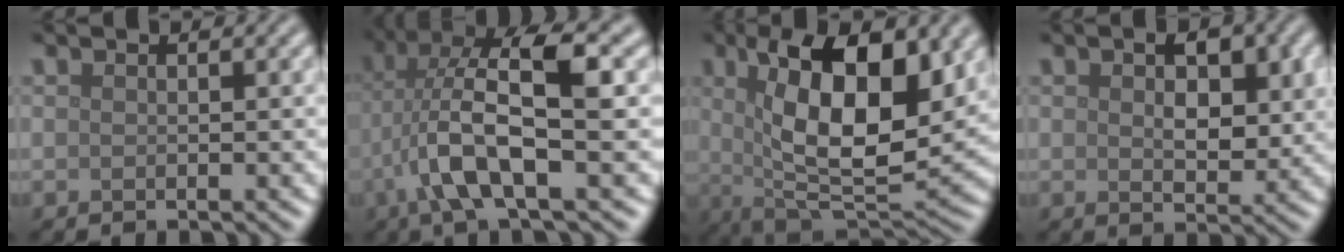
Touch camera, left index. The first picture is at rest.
{"total": 8.5, "force": [-0.9, 2.4, 8.1], "torque": [-0.165, 0.024, -0.023]}
{"total": 12.1, "force": [2.7, 4.9, 10.8], "torque": [-0.164, -0.003, 0.041]}
{"total": 4.5, "force": [1.0, 2.4, 3.6], "torque": [-0.048, -0.004, 0.018]}